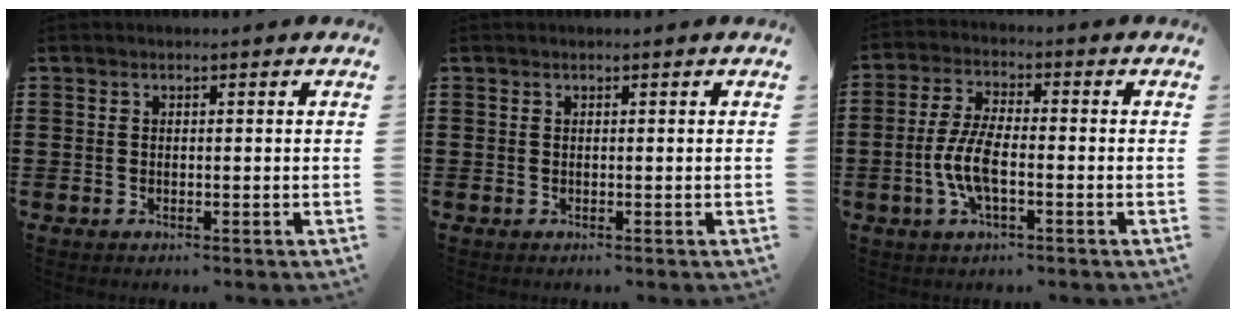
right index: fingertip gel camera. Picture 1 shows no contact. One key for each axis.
{"total": 0.0}
{"total": 6.8, "fx": -1.8, "fy": 2.5, "fz": 6.1, "tx": -0.139, "ty": -0.006, "tz": -0.040}